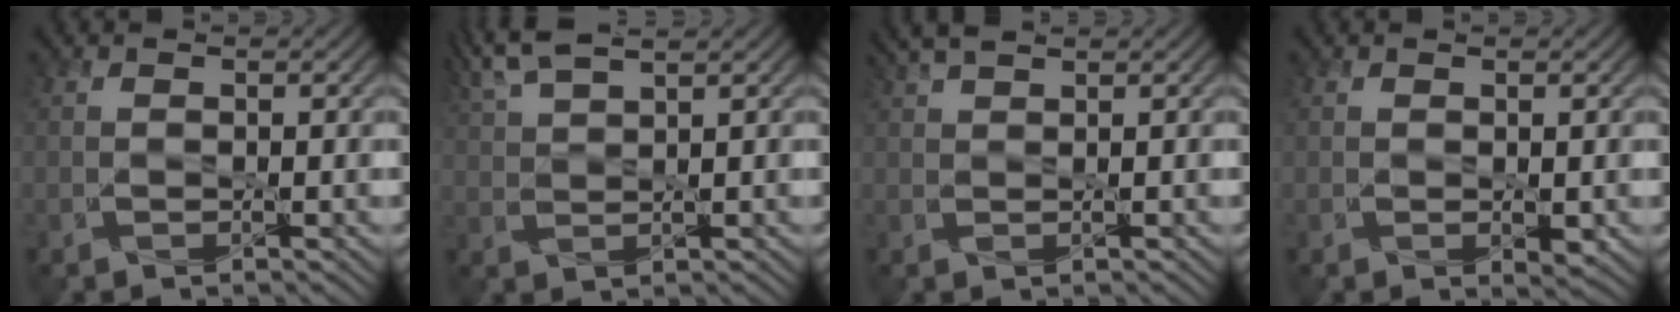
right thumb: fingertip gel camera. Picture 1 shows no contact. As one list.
[{"total": 5.5, "force": [4.2, 1.1, 3.4], "torque": [-0.080, 0.021, 0.080]}, {"total": 2.8, "force": [2.1, 0.6, 1.7], "torque": [-0.045, 0.015, 0.048]}, {"total": 0.9, "force": [0.0, 0.6, 0.7], "torque": [-0.013, -0.005, 0.005]}]